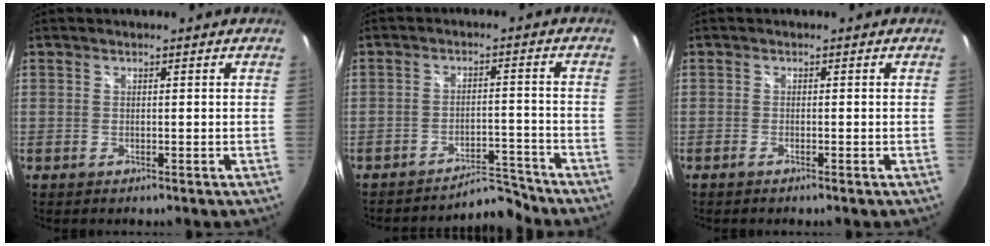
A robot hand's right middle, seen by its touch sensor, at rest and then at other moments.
{"total": 5.6, "force": [-5.6, 0.1, -0.4], "torque": [0.005, 0.020, -0.087]}
{"total": 0.8, "force": [-0.7, -0.1, 0.4], "torque": [-0.009, -0.002, -0.016]}